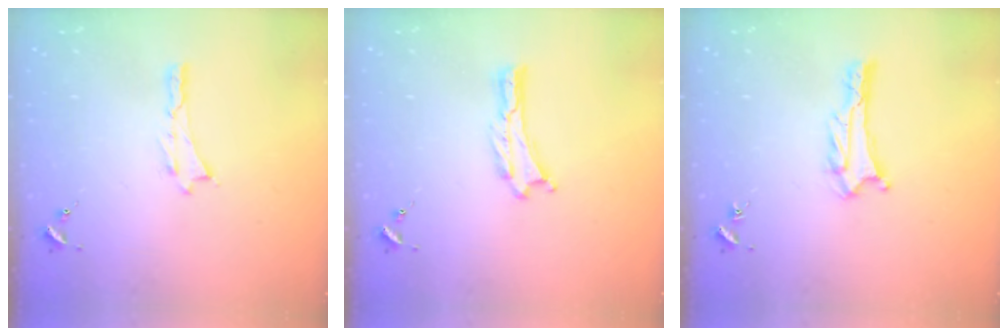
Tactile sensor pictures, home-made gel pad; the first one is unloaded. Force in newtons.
{"total": 0.0}
{"total": 3.3, "press": 3.3, "slide": 0.3}